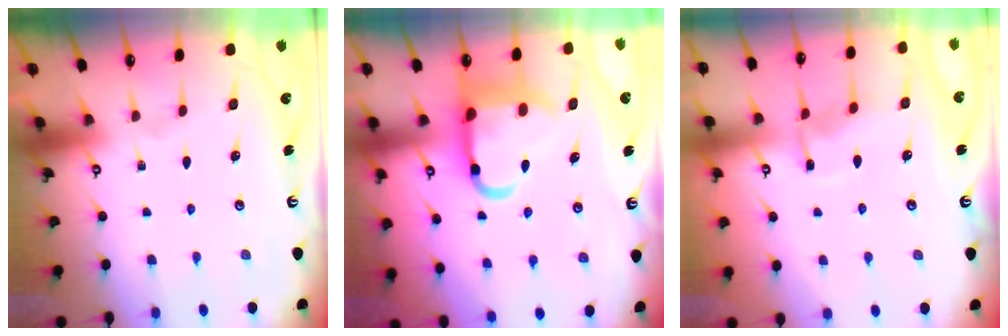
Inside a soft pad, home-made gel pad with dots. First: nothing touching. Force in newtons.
{"total": 12.2, "press": 12.1, "slide": 1.3}
{"total": 5.7, "press": 5.6, "slide": 0.6}